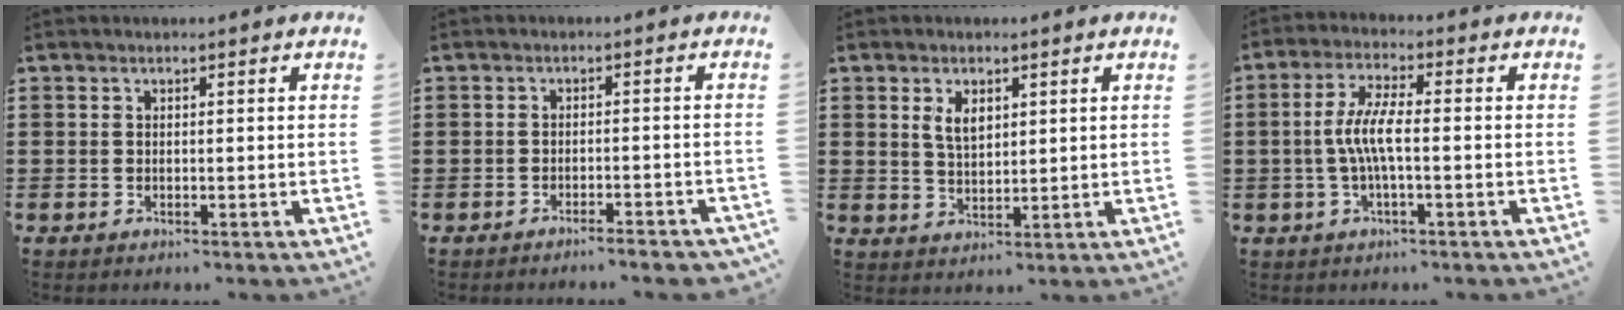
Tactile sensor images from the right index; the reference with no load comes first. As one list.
[{"total": 2.1, "force": [-2.0, -0.1, 0.7], "torque": [-0.015, 0.000, -0.040]}, {"total": 3.6, "force": [1.6, 1.9, 2.6], "torque": [-0.057, 0.006, 0.029]}, {"total": 6.0, "force": [-0.9, 1.3, 5.8], "torque": [-0.132, -0.008, -0.027]}]